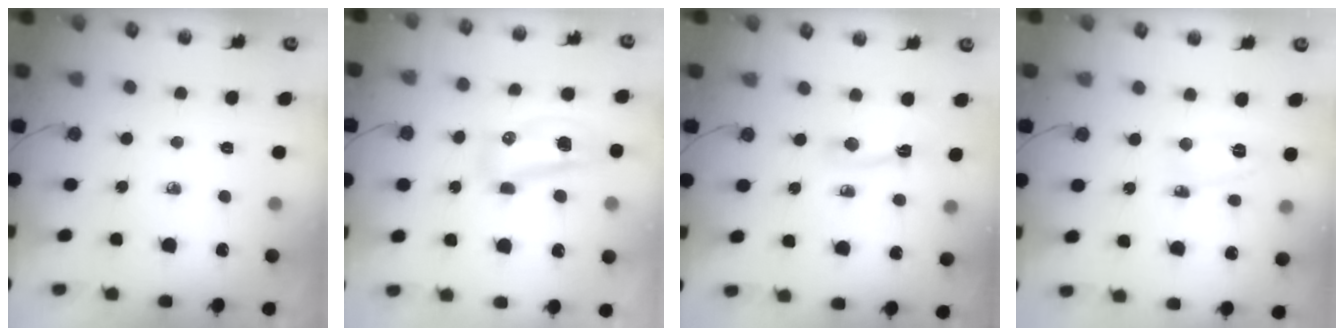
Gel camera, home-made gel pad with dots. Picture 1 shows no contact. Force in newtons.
{"total": 10.7, "press": 9.8, "slide": 4.3}
{"total": 3.4, "press": 3.4, "slide": 0.4}
{"total": 4.0, "press": 3.7, "slide": 1.7}